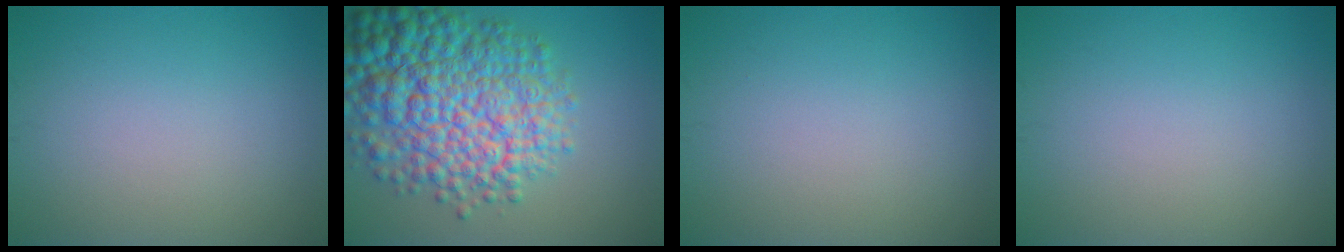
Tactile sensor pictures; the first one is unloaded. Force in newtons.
{"total": 11.5, "press": 11.5, "slide": 0.3}
{"total": 0.0}
{"total": 0.0}